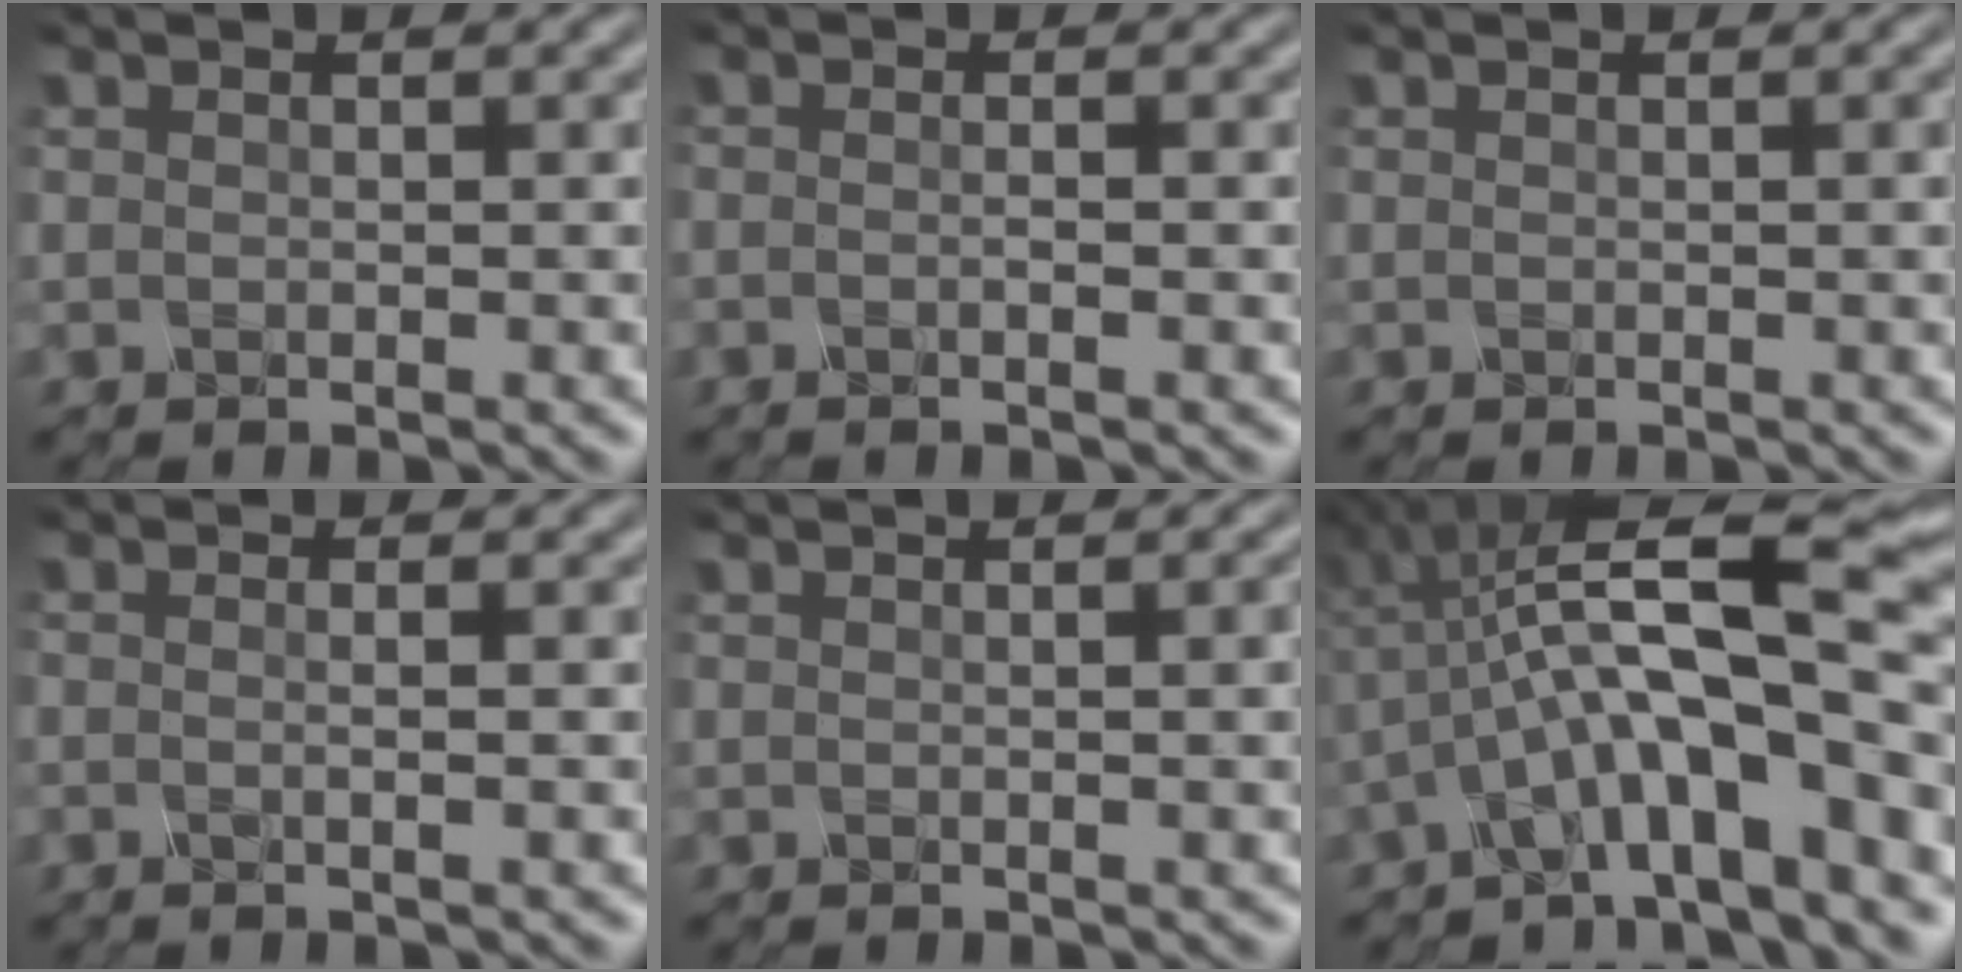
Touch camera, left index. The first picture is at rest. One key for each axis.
{"total": 0.9, "fx": -0.6, "fy": 0.1, "fz": 0.7, "tx": -0.005, "ty": -0.009, "tz": -0.018}
{"total": 1.4, "fx": 0.5, "fy": 0.5, "fz": 1.2, "tx": -0.016, "ty": 0.001, "tz": 0.010}
{"total": 1.7, "fx": -0.3, "fy": 0.6, "fz": 1.5, "tx": -0.006, "ty": -0.005, "tz": -0.027}
{"total": 3.6, "fx": 0.9, "fy": 1.7, "fz": 3.1, "tx": -0.021, "ty": 0.017, "tz": -0.003}
{"total": 11.8, "fx": -2.6, "fy": 3.1, "fz": 11.0, "tx": -0.170, "ty": 0.021, "tz": -0.050}